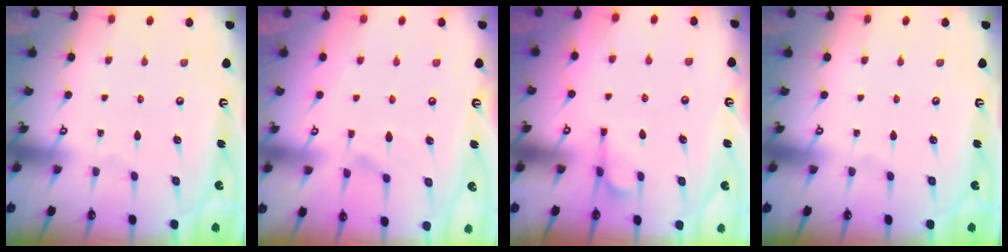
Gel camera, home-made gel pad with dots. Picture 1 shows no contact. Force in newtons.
{"total": 1.4, "press": 0.7, "slide": 1.2}
{"total": 1.6, "press": 0.9, "slide": 1.3}
{"total": 0.0}